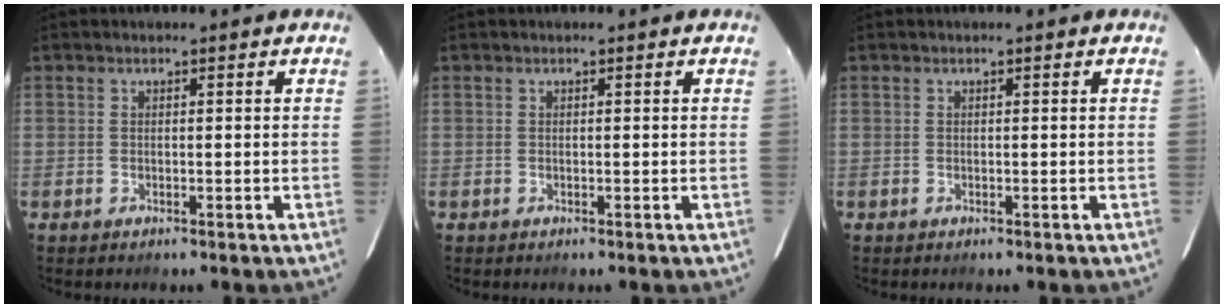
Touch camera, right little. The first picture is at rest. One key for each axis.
{"total": 0.0}
{"total": 0.0}